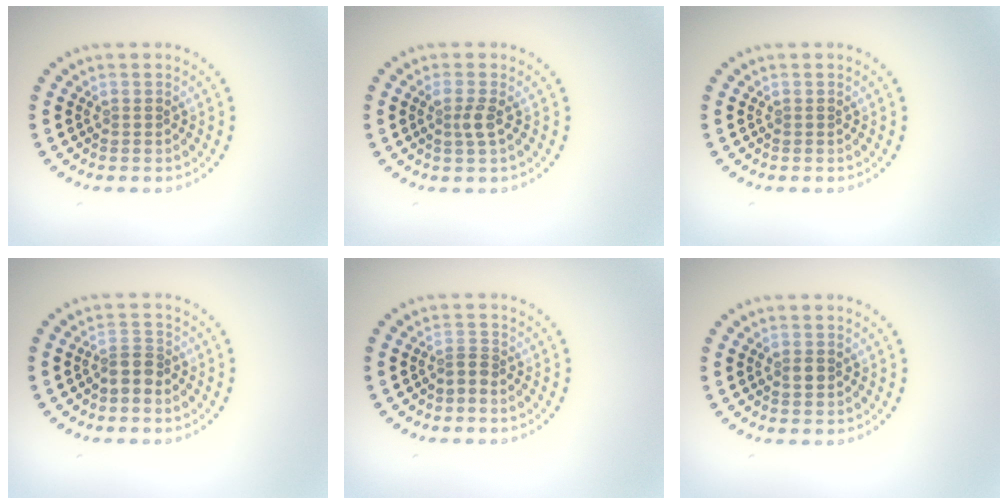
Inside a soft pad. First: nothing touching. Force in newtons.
{"total": 1.5, "press": 1.2, "slide": 1.0}
{"total": 0.0}
{"total": 2.1, "press": 1.6, "slide": 1.4}
{"total": 1.1, "press": 0.7, "slide": 0.9}
{"total": 1.1, "press": 1.1, "slide": 0.1}